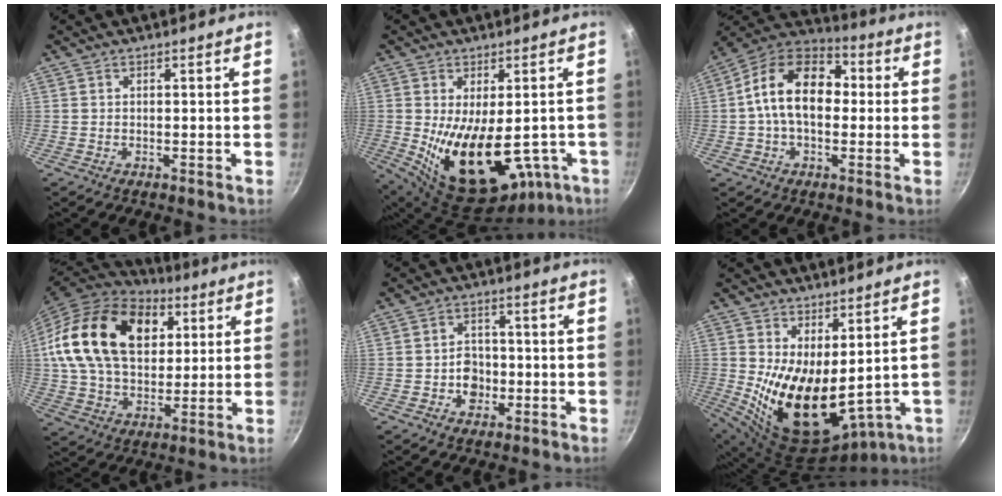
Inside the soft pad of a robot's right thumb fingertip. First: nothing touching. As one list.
[{"total": 20.7, "force": [-4.3, 11.0, 17.0], "torque": [-0.247, -0.022, -0.034]}, {"total": 15.8, "force": [0.7, 10.5, 11.9], "torque": [-0.161, 0.036, -0.011]}, {"total": 24.8, "force": [7.5, 16.5, 16.9], "torque": [-0.276, 0.002, 0.125]}, {"total": 5.6, "force": [-1.4, 4.6, 2.9], "torque": [-0.018, 0.010, -0.026]}, {"total": 16.7, "force": [1.6, 9.1, 14.0], "torque": [-0.219, -0.048, 0.055]}]